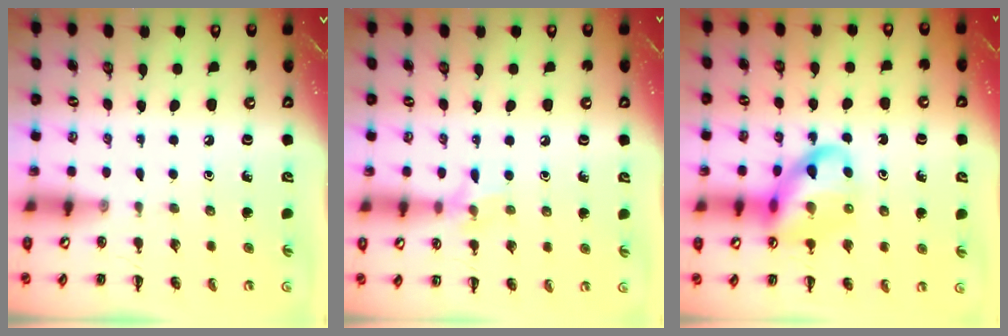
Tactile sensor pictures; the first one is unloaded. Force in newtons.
{"total": 7.1, "press": 6.8, "slide": 1.8}
{"total": 13.2, "press": 12.8, "slide": 3.3}